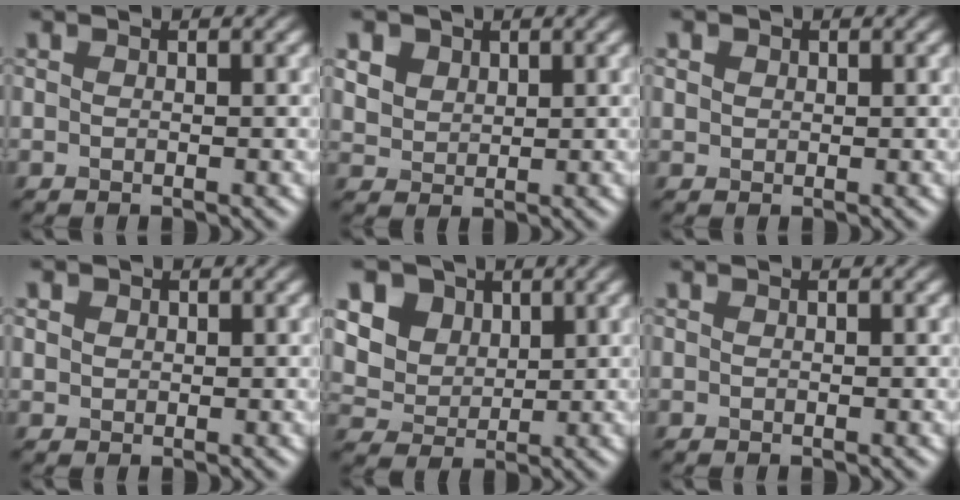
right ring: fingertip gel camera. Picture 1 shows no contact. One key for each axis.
{"total": 4.4, "fx": 2.6, "fy": 3.0, "fz": 1.9, "tx": -0.069, "ty": 0.008, "tz": 0.054}
{"total": 1.4, "fx": 0.7, "fy": 1.1, "fz": 0.4, "tx": -0.011, "ty": 0.003, "tz": 0.010}
{"total": 1.8, "fx": 0.9, "fy": 1.4, "fz": 0.7, "tx": -0.018, "ty": 0.006, "tz": 0.012}
{"total": 11.4, "fx": 5.4, "fy": 8.8, "fz": 4.9, "tx": -0.135, "ty": 0.025, "tz": 0.089}
{"total": 0.0}